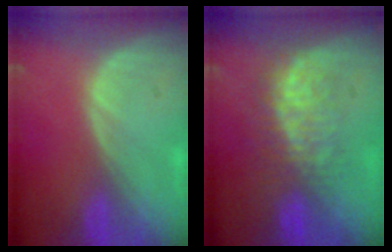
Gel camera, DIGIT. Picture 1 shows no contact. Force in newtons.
{"total": 7.9, "press": 7.6, "slide": 2.1}